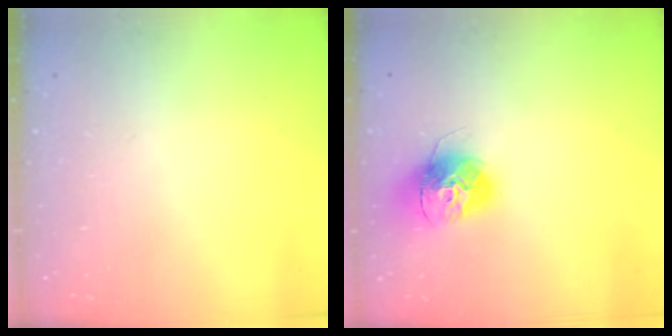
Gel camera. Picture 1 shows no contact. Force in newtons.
{"total": 13.7, "press": 13.6, "slide": 1.3}